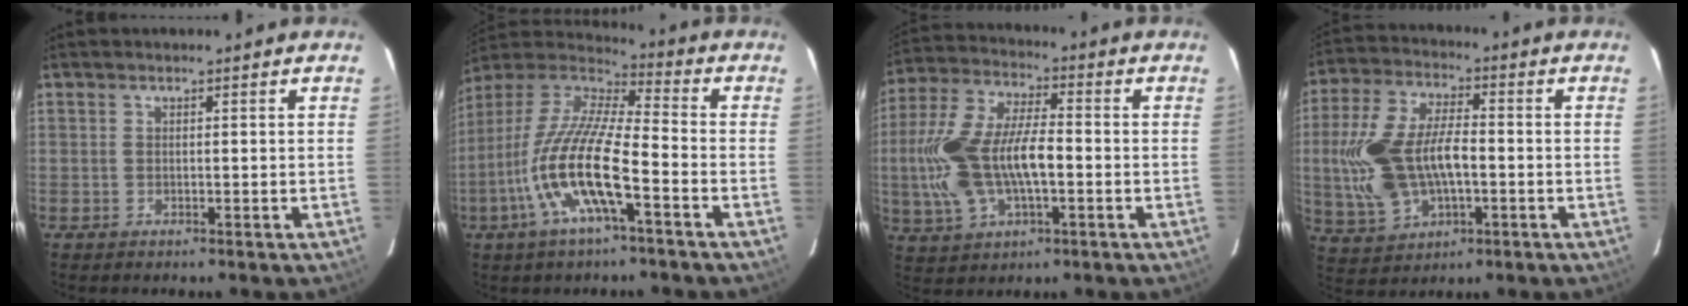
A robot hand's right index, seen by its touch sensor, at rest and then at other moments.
{"total": 16.9, "force": [-6.6, 3.5, 15.1], "torque": [-0.299, -0.018, -0.134]}
{"total": 17.2, "force": [-2.5, 8.3, 14.9], "torque": [-0.322, 0.004, -0.044]}
{"total": 16.8, "force": [-1.9, 9.4, 13.8], "torque": [-0.304, 0.005, -0.023]}